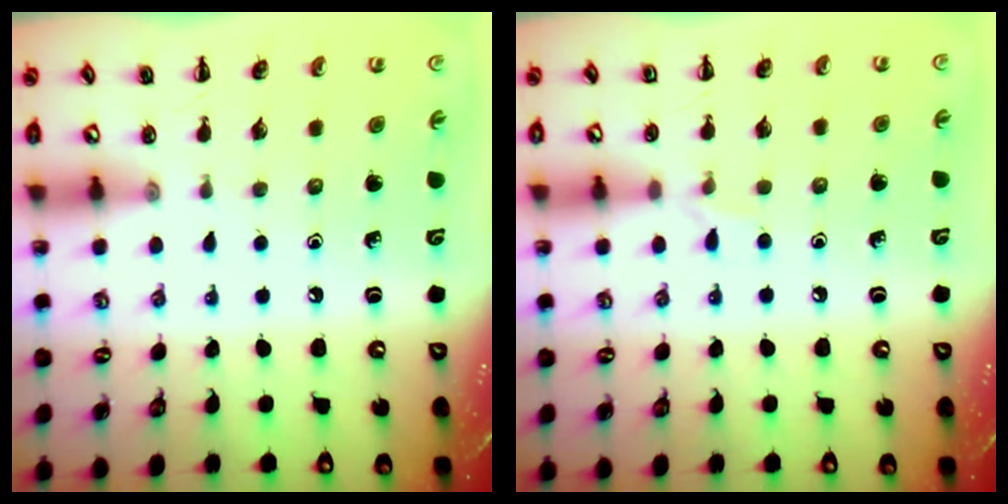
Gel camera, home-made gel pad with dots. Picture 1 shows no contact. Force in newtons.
{"total": 4.8, "press": 4.5, "slide": 1.6}